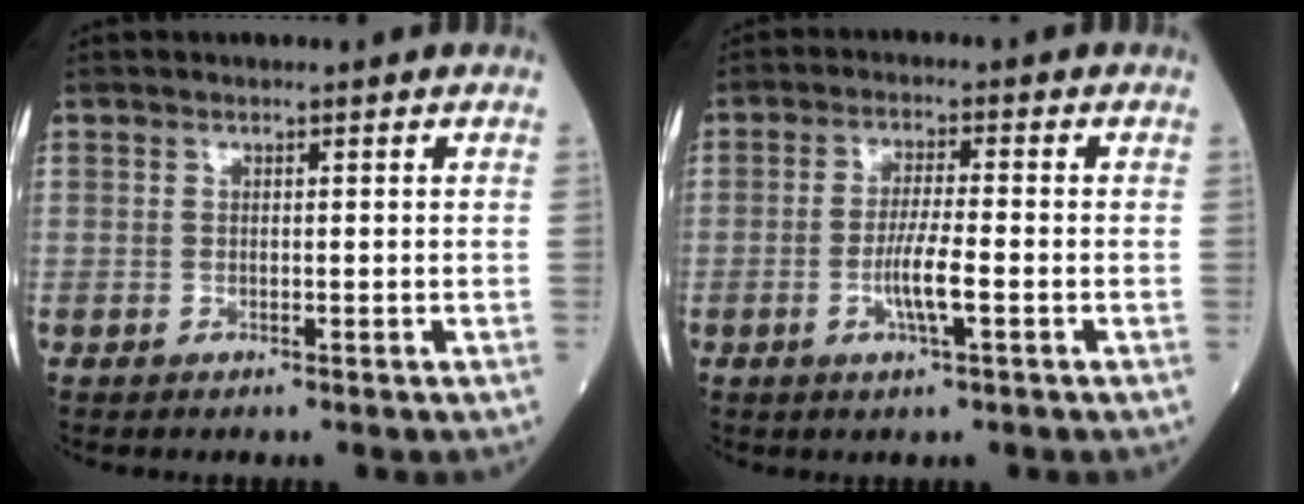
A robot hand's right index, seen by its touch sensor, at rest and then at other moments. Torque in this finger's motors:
{"motor_torque": [0.85, 0.04, 0.39, 0.11]}